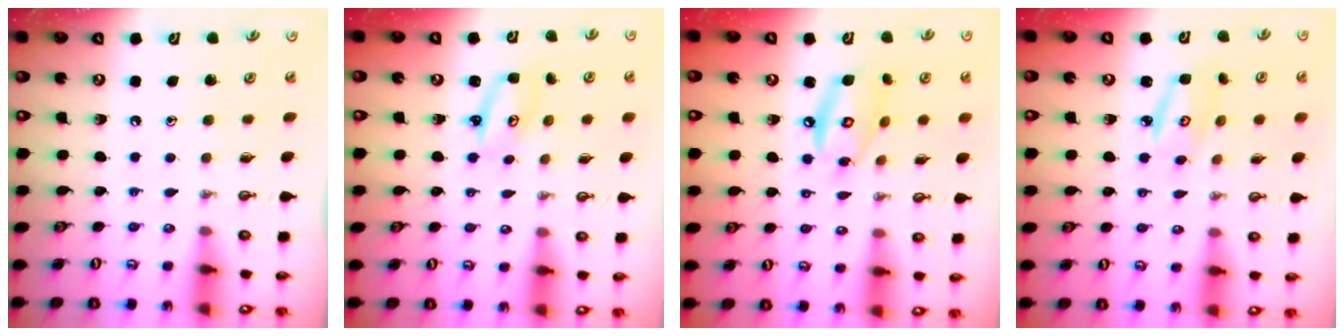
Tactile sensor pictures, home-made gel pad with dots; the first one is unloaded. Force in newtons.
{"total": 3.0, "press": 3.0, "slide": 0.2}
{"total": 10.2, "press": 10.2, "slide": 0.7}
{"total": 3.9, "press": 3.9, "slide": 0.3}